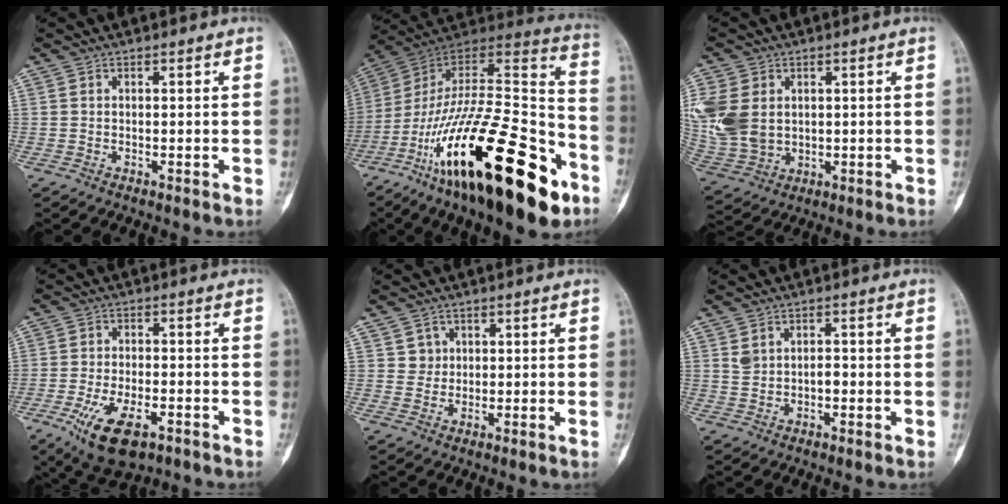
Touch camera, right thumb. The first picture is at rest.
{"total": 38.5, "force": [-18.2, 13.4, 31.1], "torque": [-0.476, 0.059, -0.294]}
{"total": 13.4, "force": [2.4, 9.9, 8.6], "torque": [-0.194, -0.006, 0.062]}
{"total": 11.3, "force": [-5.6, 4.9, 8.5], "torque": [-0.160, 0.008, -0.088]}
{"total": 2.3, "force": [1.0, 2.1, 0.1], "torque": [0.012, -0.002, 0.011]}
{"total": 3.0, "force": [0.3, 2.2, 2.0], "torque": [-0.025, 0.009, 0.010]}